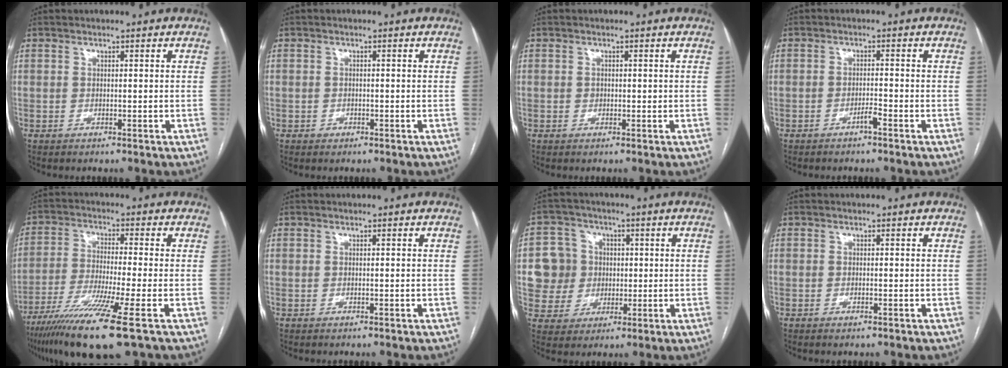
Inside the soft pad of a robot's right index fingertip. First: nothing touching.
{"total": 1.0, "force": [-0.5, 0.9, 0.1], "torque": [-0.001, 0.004, -0.008]}
{"total": 1.3, "force": [0.1, 1.2, 0.5], "torque": [-0.009, 0.003, 0.006]}
{"total": 1.4, "force": [-1.1, 0.0, 1.0], "torque": [-0.016, 0.002, -0.017]}
{"total": 13.6, "force": [-8.3, -1.0, 10.7], "torque": [-0.214, -0.039, -0.148]}
{"total": 0.0}
{"total": 8.1, "force": [0.6, 8.0, 1.4], "torque": [-0.039, 0.029, 0.022]}
{"total": 0.5, "force": [-0.3, 0.0, 0.4], "torque": [-0.008, -0.001, -0.005]}